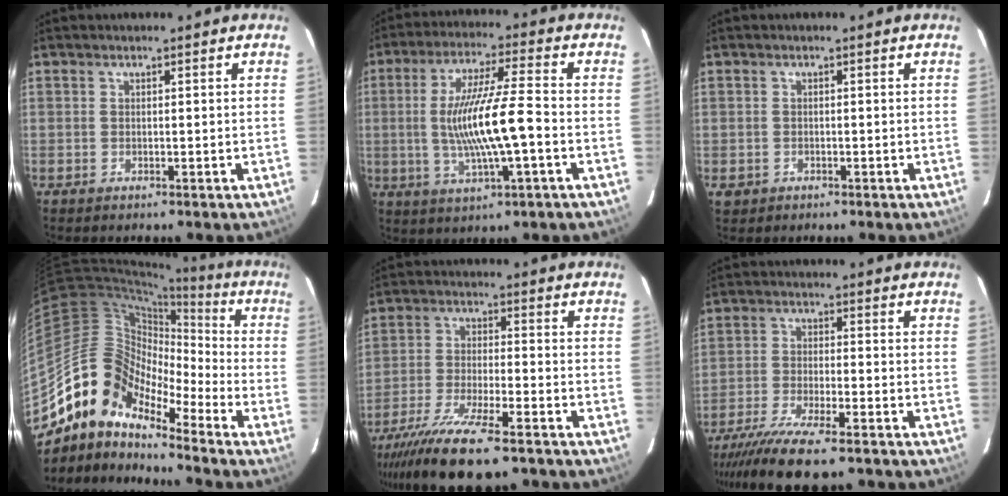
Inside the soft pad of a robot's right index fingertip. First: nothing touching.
{"total": 13.5, "force": [-2.1, 1.4, 13.2], "torque": [-0.250, -0.006, -0.032]}
{"total": 2.0, "force": [-0.7, 1.9, 0.4], "torque": [-0.008, -0.001, -0.008]}
{"total": 14.2, "force": [-11.2, 6.2, 6.1], "torque": [-0.095, 0.017, -0.236]}
{"total": 17.9, "force": [-13.9, 3.4, 10.8], "torque": [-0.221, -0.050, -0.246]}
{"total": 13.2, "force": [-10.8, 1.9, 7.4], "torque": [-0.167, -0.040, -0.190]}